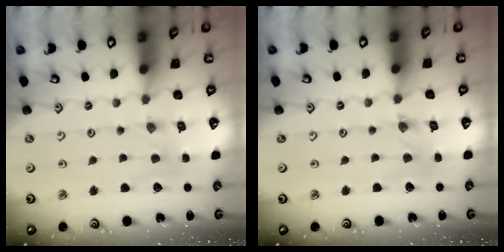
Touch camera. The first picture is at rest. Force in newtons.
{"total": 0.0}